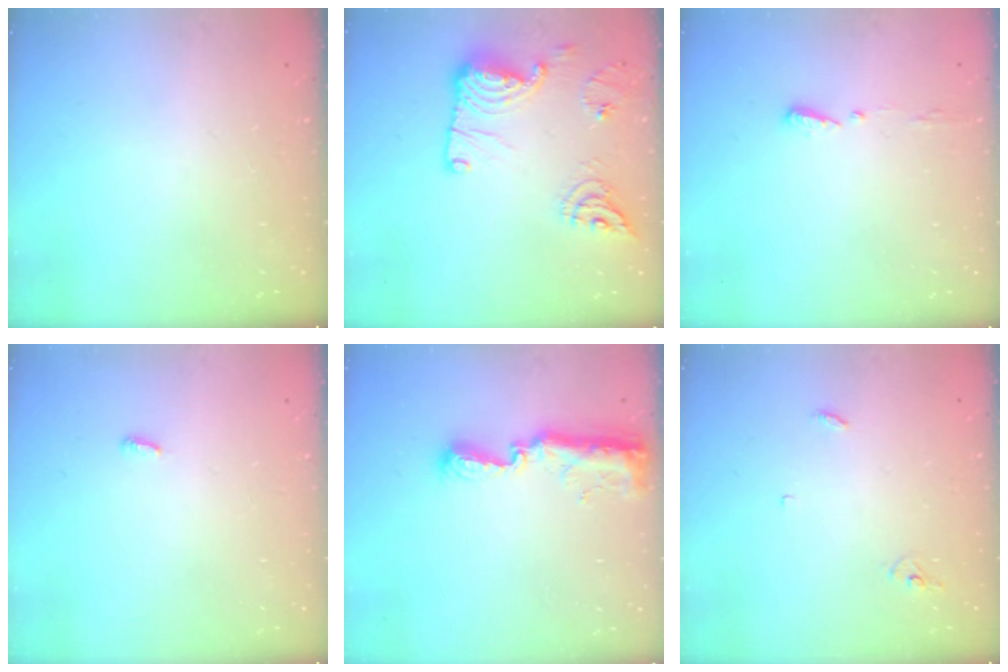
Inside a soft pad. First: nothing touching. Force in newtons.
{"total": 19.0, "press": 18.6, "slide": 4.0}
{"total": 4.7, "press": 4.7, "slide": 0.4}
{"total": 2.6, "press": 2.6, "slide": 0.2}
{"total": 11.2, "press": 10.1, "slide": 4.8}
{"total": 2.9, "press": 2.9, "slide": 0.2}